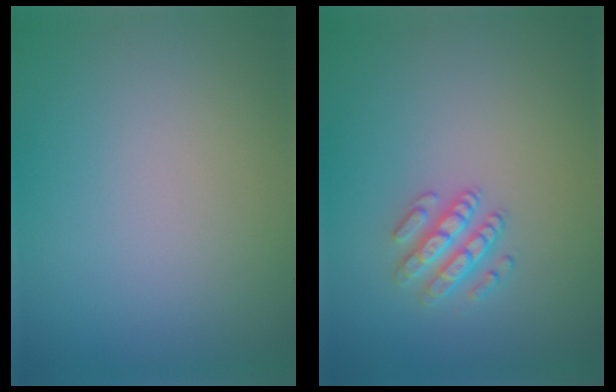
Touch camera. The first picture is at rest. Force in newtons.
{"total": 2.5, "press": 2.4, "slide": 0.5}